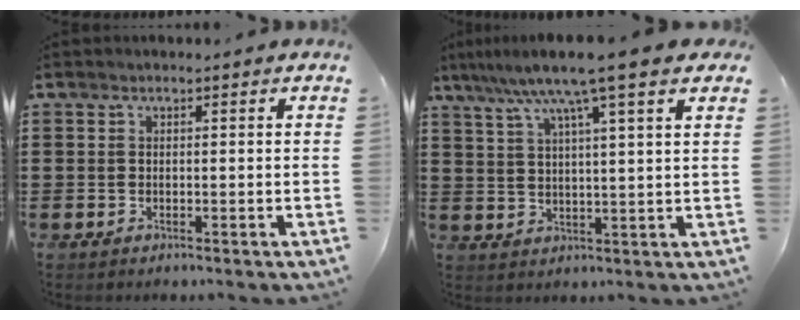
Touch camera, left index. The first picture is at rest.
{"total": 9.1, "force": [6.2, 0.3, 6.6], "torque": [-0.138, -0.020, 0.101]}